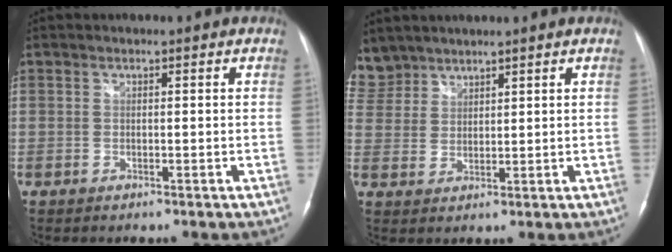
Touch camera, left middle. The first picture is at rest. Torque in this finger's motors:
{"motor_torque": [0.65, -0.64, 0.04, -0.05]}